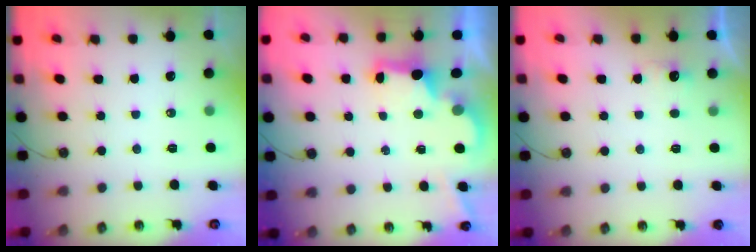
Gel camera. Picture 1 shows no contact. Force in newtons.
{"total": 2.7, "press": 2.6, "slide": 0.9}
{"total": 2.2, "press": 2.0, "slide": 0.9}